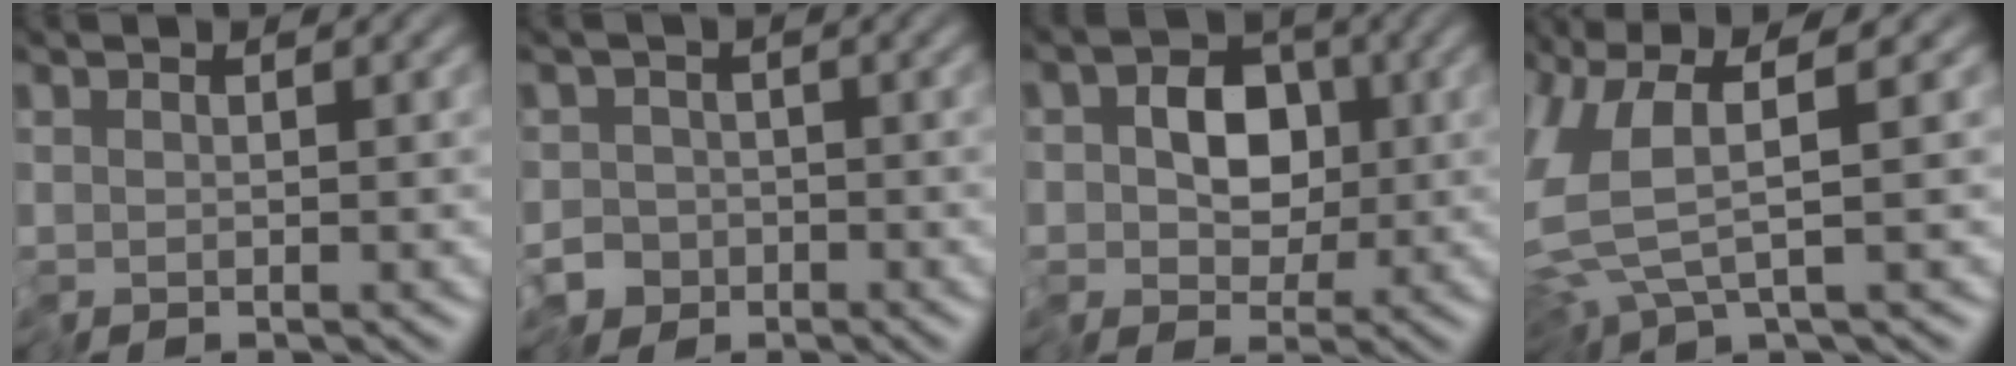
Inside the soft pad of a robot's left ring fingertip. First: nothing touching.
{"total": 3.2, "force": [-2.1, 2.4, 0.5], "torque": [-0.003, 0.000, -0.051]}
{"total": 6.1, "force": [-0.7, 4.3, 4.2], "torque": [-0.065, 0.003, -0.028]}
{"total": 6.4, "force": [0.3, 2.4, 6.0], "torque": [-0.152, -0.017, 0.009]}